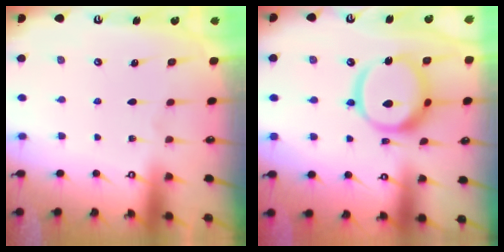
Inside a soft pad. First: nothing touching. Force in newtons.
{"total": 16.4, "press": 16.3, "slide": 1.7}